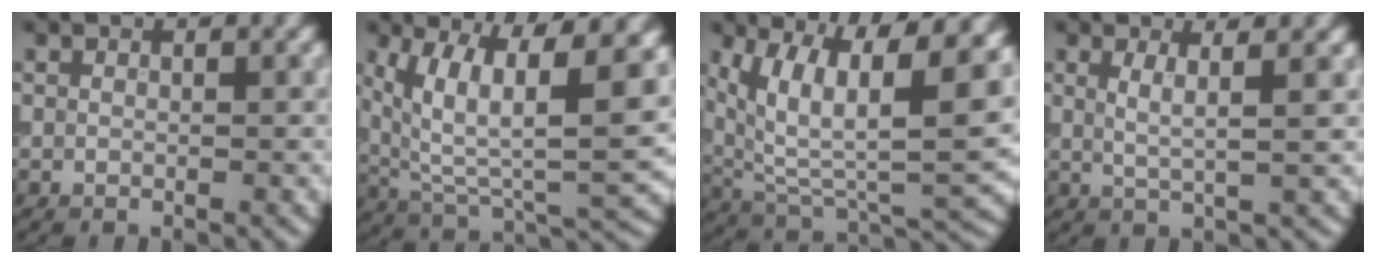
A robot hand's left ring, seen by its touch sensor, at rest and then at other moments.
{"total": 13.0, "force": [4.8, 4.9, 11.1], "torque": [-0.194, -0.002, 0.087]}
{"total": 14.3, "force": [5.5, 5.7, 11.9], "torque": [-0.201, 0.000, 0.098]}
{"total": 2.9, "force": [1.1, 0.6, 2.6], "torque": [-0.038, -0.001, 0.018]}